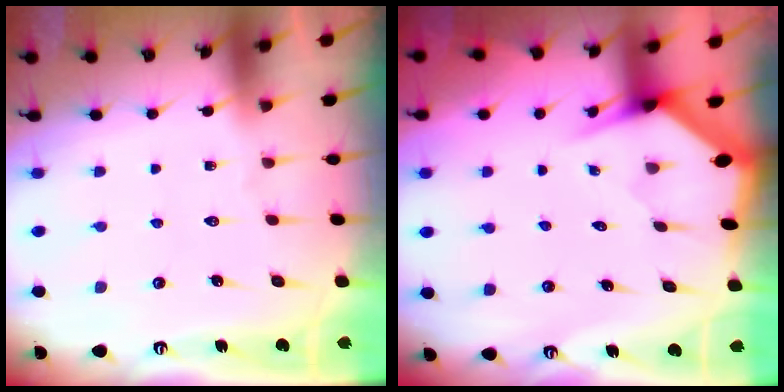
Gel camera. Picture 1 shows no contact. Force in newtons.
{"total": 2.8, "press": 2.8, "slide": 0.3}